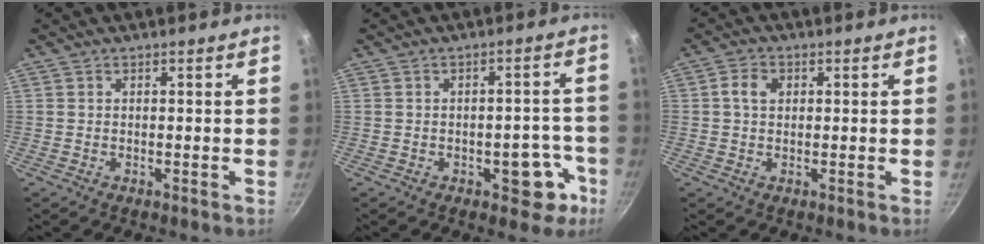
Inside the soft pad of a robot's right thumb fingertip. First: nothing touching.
{"total": 8.0, "force": [-3.5, 4.4, 5.7], "torque": [-0.016, 0.030, -0.039]}
{"total": 3.6, "force": [0.8, 2.6, 2.4], "torque": [-0.039, 0.007, 0.009]}